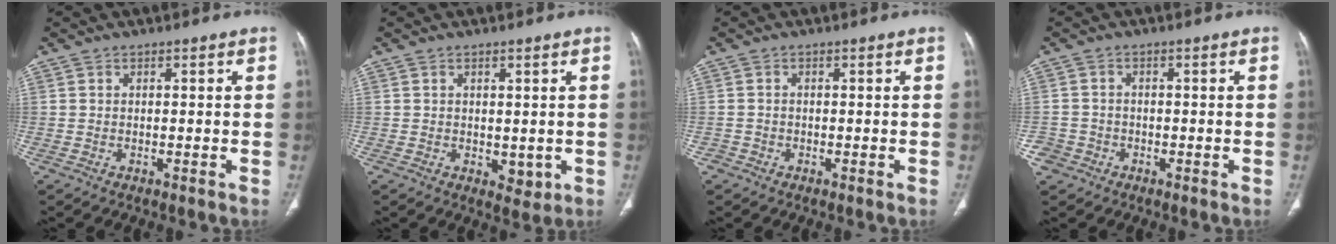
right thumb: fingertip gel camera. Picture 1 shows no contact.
{"total": 2.8, "force": [0.1, 2.0, 2.0], "torque": [-0.018, -0.008, 0.011]}
{"total": 1.2, "force": [-0.7, 0.9, -0.1], "torque": [0.000, 0.005, -0.018]}
{"total": 3.1, "force": [-1.6, 2.7, 0.1], "torque": [0.007, 0.015, -0.033]}